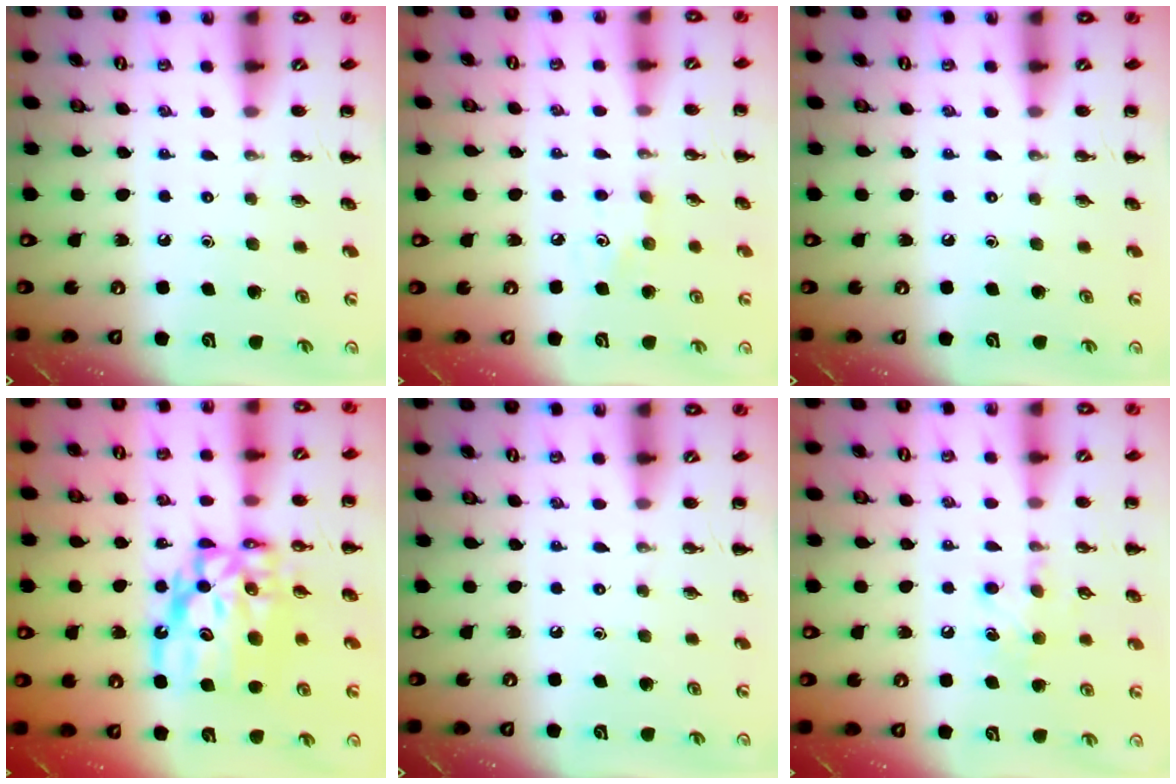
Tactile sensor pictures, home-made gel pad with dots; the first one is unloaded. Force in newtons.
{"total": 3.7, "press": 3.6, "slide": 0.9}
{"total": 0.0}
{"total": 13.2, "press": 12.7, "slide": 3.6}
{"total": 0.0}
{"total": 9.1, "press": 8.9, "slide": 2.0}